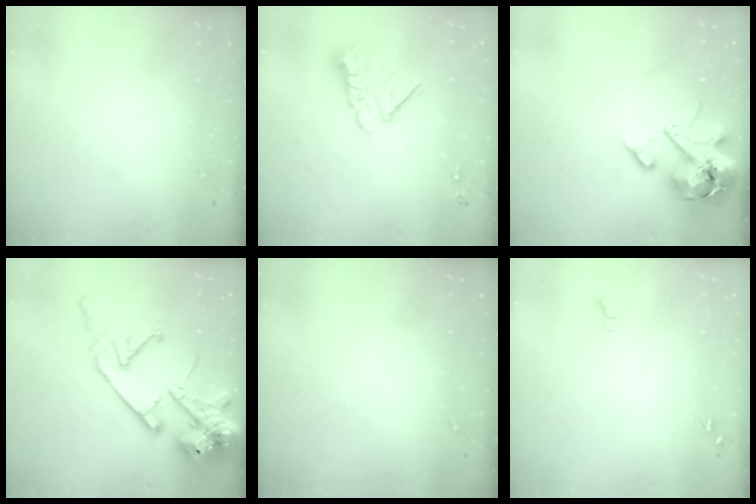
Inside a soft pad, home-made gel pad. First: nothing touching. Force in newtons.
{"total": 12.7, "press": 12.6, "slide": 1.1}
{"total": 16.2, "press": 16.0, "slide": 2.7}
{"total": 20.3, "press": 20.1, "slide": 2.7}
{"total": 0.0}
{"total": 4.6, "press": 4.6, "slide": 0.6}